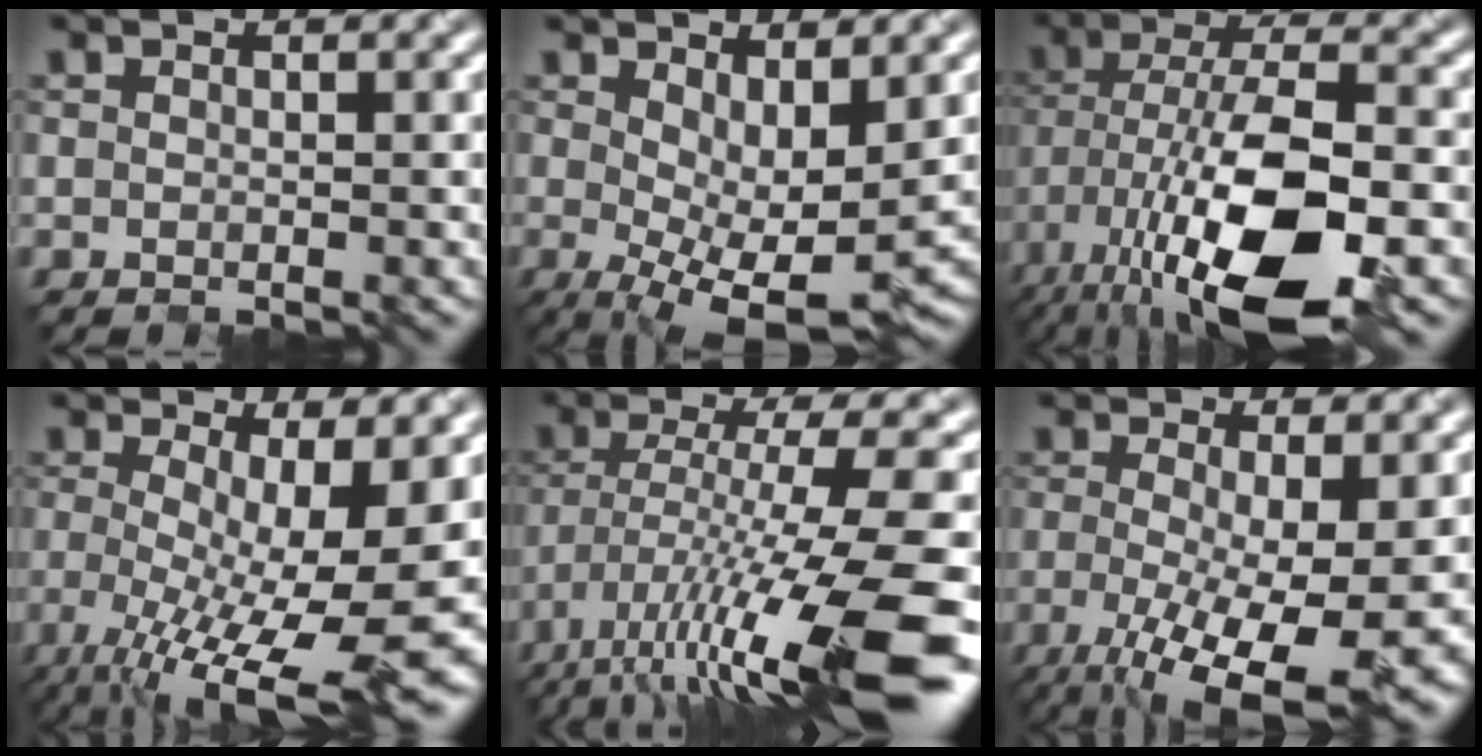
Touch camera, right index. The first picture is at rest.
{"total": 7.0, "force": [-0.2, 2.4, 6.6], "torque": [-0.111, -0.018, 0.002]}
{"total": 15.1, "force": [-5.9, 6.2, 12.4], "torque": [-0.232, -0.026, -0.102]}
{"total": 15.2, "force": [-3.4, 5.2, 13.9], "torque": [-0.201, -0.036, -0.031]}
{"total": 14.7, "force": [-7.1, 3.1, 12.5], "torque": [-0.219, -0.016, -0.110]}
{"total": 12.8, "force": [-3.9, 3.9, 11.5], "torque": [-0.186, -0.023, -0.051]}